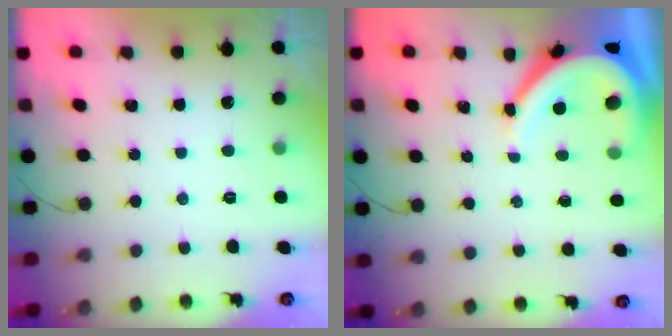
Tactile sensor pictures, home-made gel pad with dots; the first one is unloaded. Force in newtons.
{"total": 10.0, "press": 9.9, "slide": 0.9}